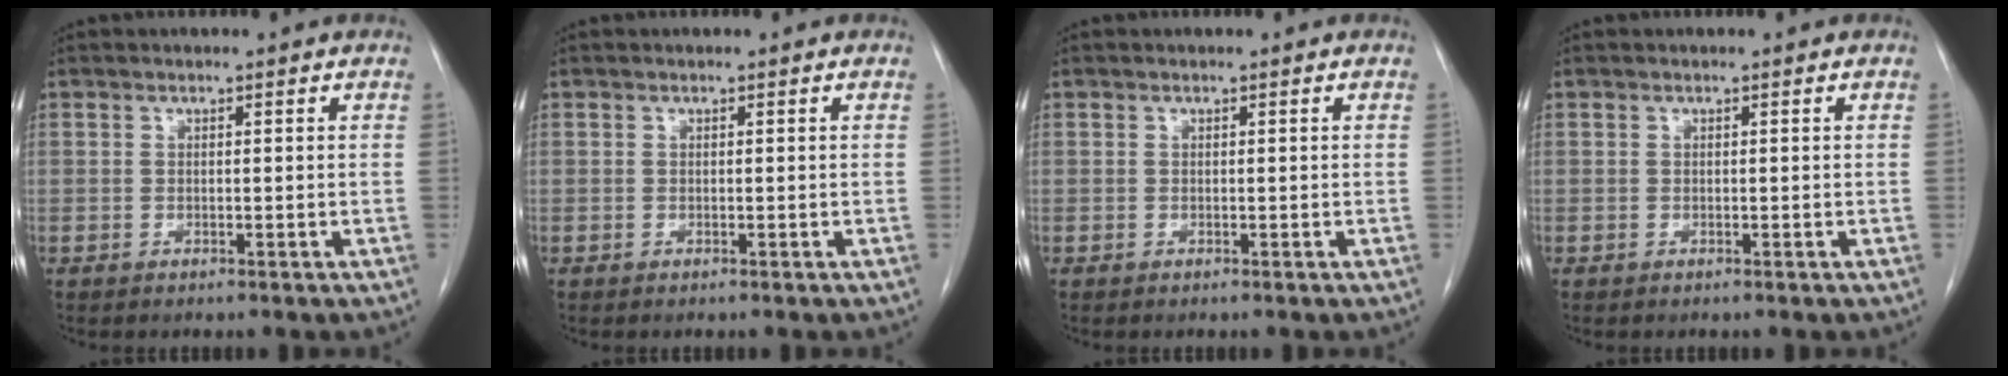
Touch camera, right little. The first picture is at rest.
{"total": 0.0}
{"total": 0.0}
{"total": 0.0}